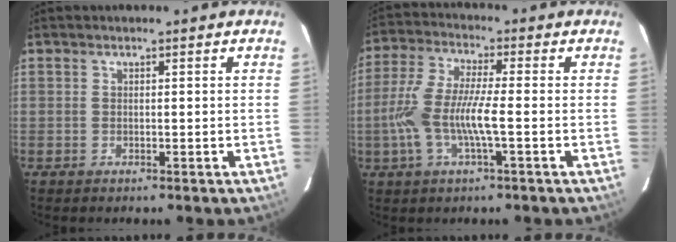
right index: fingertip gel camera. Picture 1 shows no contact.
{"total": 10.7, "force": [-2.4, 1.8, 10.2], "torque": [-0.221, -0.001, -0.046]}